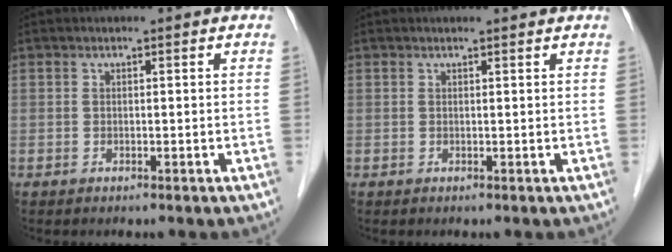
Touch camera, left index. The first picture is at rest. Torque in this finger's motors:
{"motor_torque": [0.40, -0.26, 0.05, 0.01]}